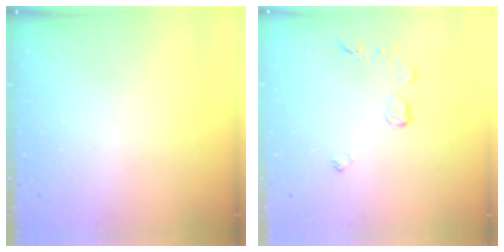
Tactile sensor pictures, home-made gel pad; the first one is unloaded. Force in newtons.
{"total": 5.2, "press": 5.2, "slide": 0.4}